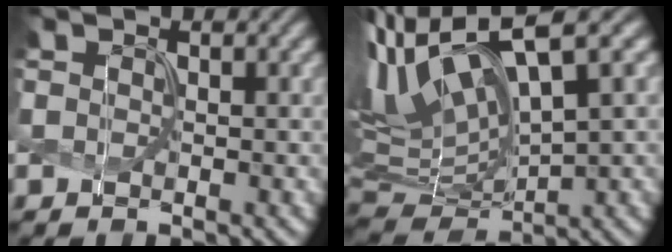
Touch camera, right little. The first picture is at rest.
{"total": 10.9, "force": [5.1, 3.3, 9.0], "torque": [-0.195, 0.011, 0.100]}